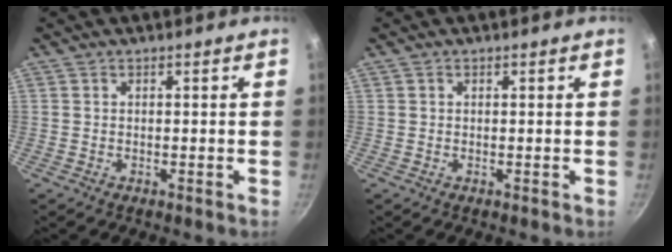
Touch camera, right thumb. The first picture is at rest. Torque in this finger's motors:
{"motor_torque": [-0.29, -0.06, -0.24, 0.09, 0.01]}